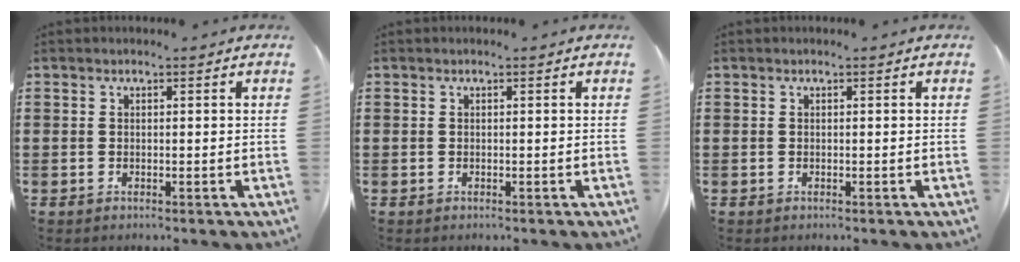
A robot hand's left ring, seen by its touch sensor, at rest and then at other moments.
{"total": 0.0}
{"total": 0.0}